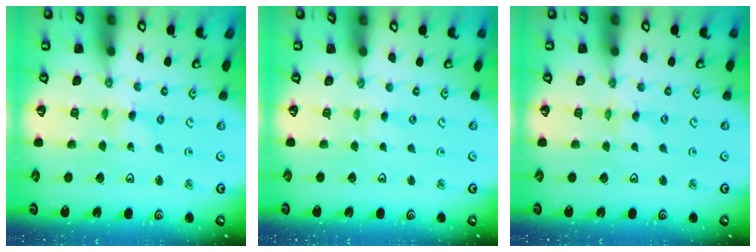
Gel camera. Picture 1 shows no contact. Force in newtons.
{"total": 0.0}
{"total": 0.0}